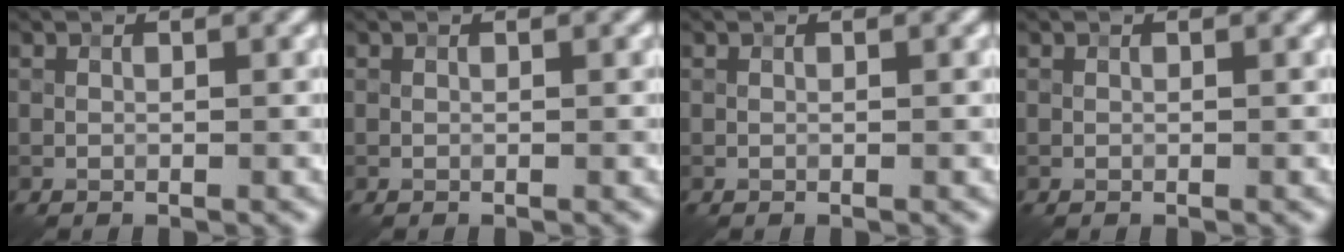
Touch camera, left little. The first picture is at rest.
{"total": 0.0}
{"total": 0.0}
{"total": 0.0}